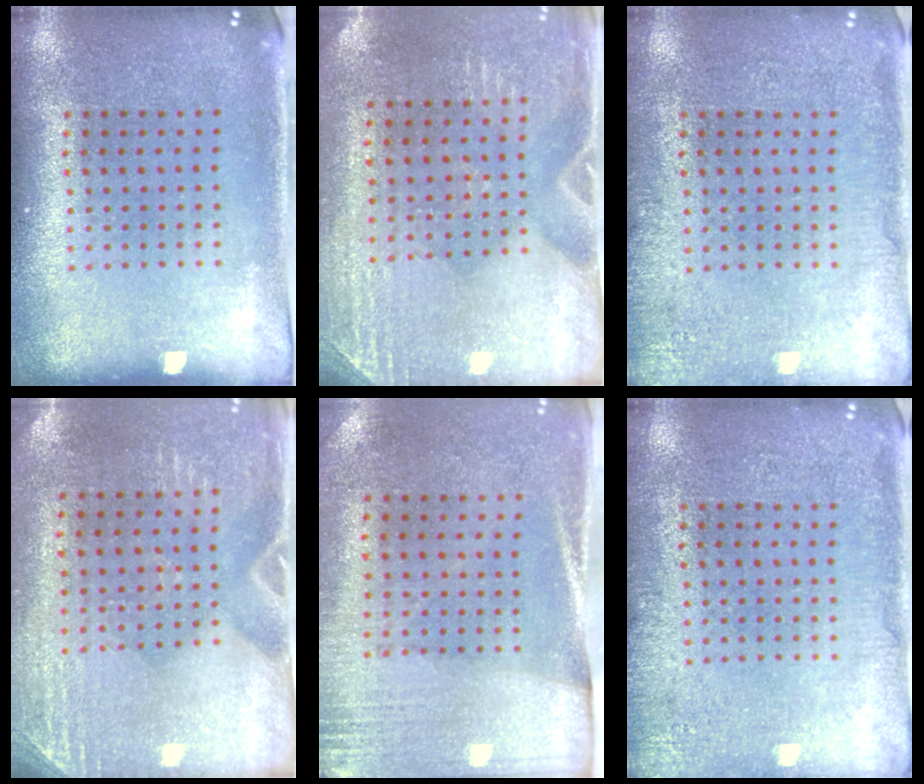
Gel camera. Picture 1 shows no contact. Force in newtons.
{"total": 2.8, "press": 2.6, "slide": 1.0}
{"total": 2.8, "press": 2.8, "slide": 0.3}
{"total": 2.9, "press": 2.6, "slide": 1.2}
{"total": 2.7, "press": 2.4, "slide": 1.4}
{"total": 2.8, "press": 2.8, "slide": 0.3}